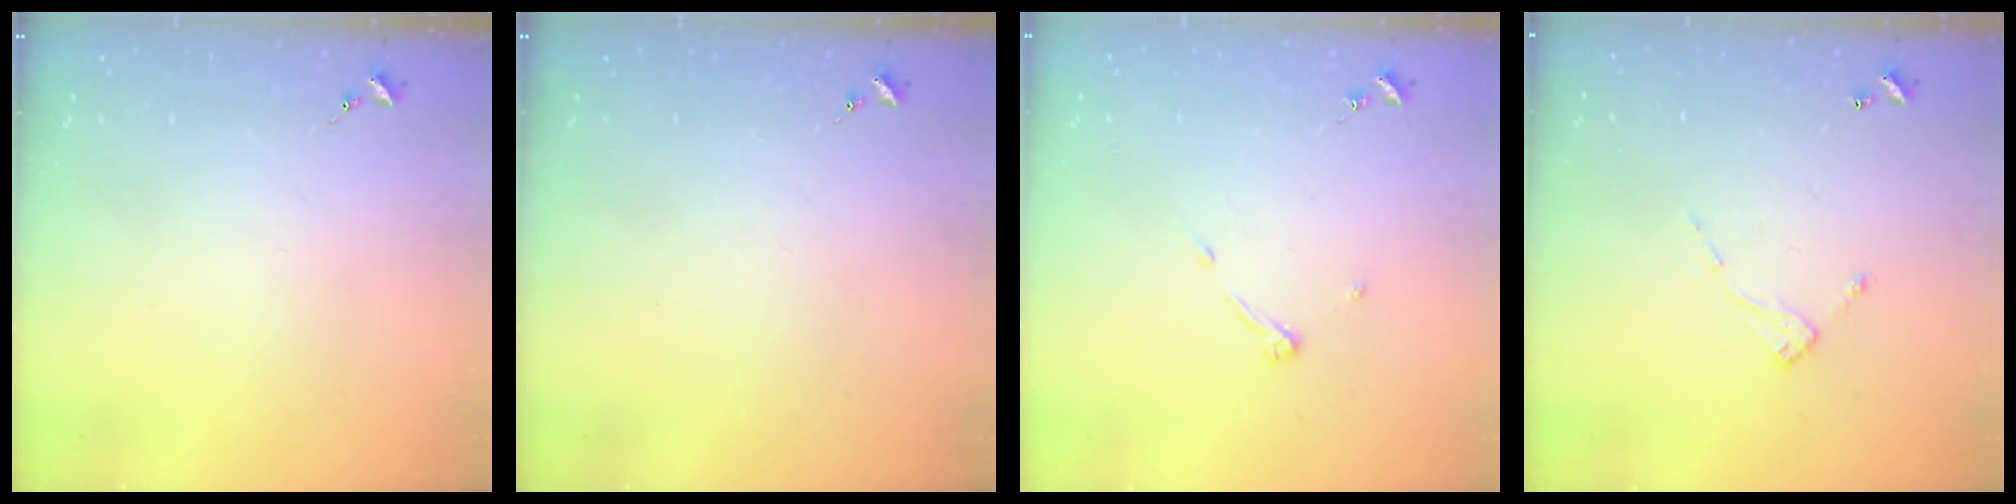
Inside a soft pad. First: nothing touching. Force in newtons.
{"total": 0.0}
{"total": 3.9, "press": 3.9, "slide": 0.5}
{"total": 6.9, "press": 6.9, "slide": 0.4}